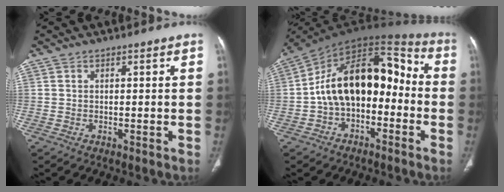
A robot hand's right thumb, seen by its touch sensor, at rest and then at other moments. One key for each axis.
{"total": 18.1, "fx": -2.6, "fy": 11.3, "fz": 13.9, "tx": -0.192, "ty": 0.076, "tz": -0.052}